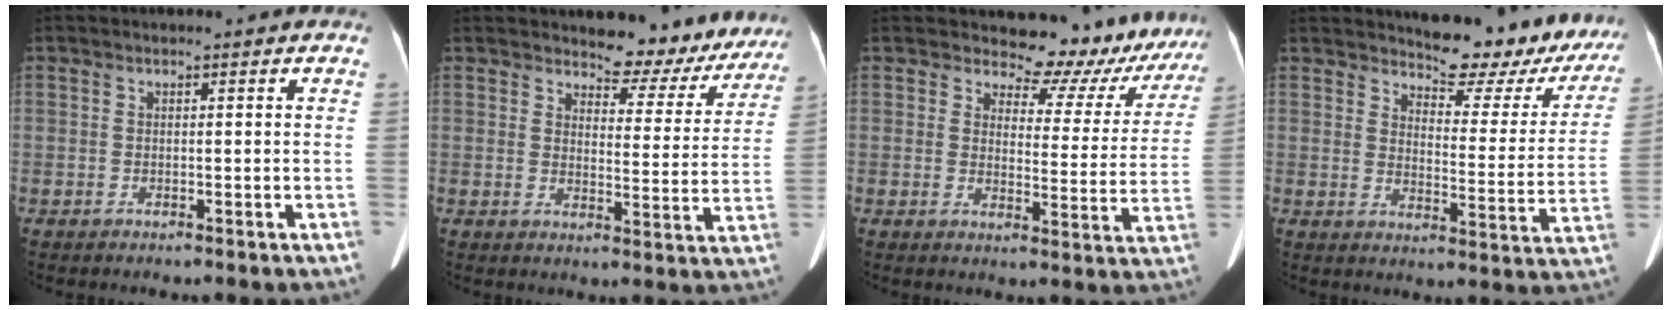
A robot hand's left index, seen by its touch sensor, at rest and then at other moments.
{"total": 10.2, "force": [9.5, 3.1, 1.9], "torque": [-0.007, -0.023, 0.101]}
{"total": 12.6, "force": [11.8, 4.1, 1.5], "torque": [0.004, -0.041, 0.115]}
{"total": 16.2, "force": [14.6, 4.6, 5.3], "torque": [-0.046, -0.044, 0.159]}